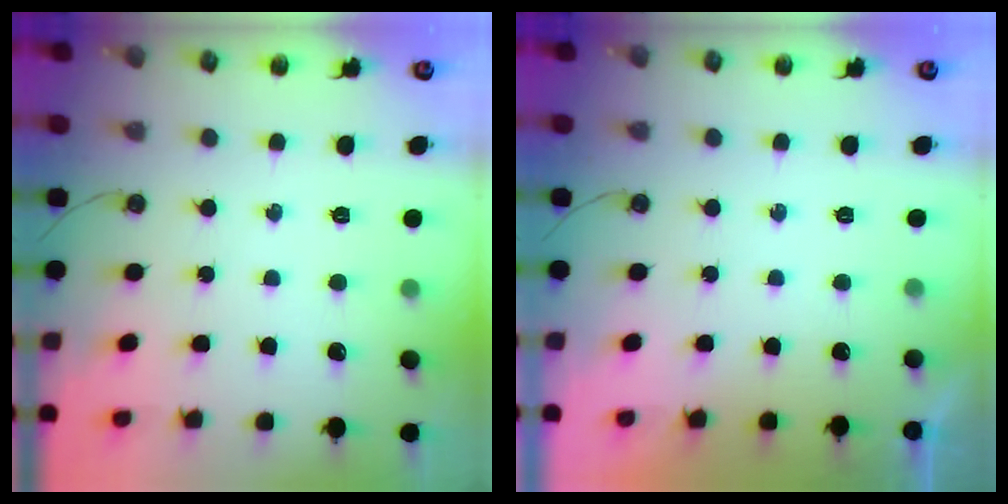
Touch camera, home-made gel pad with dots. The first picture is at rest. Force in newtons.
{"total": 0.0}